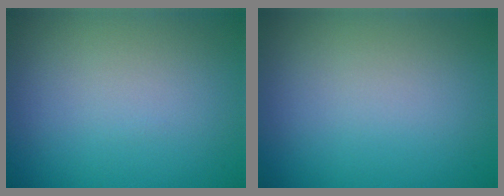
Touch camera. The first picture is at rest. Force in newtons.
{"total": 0.0}